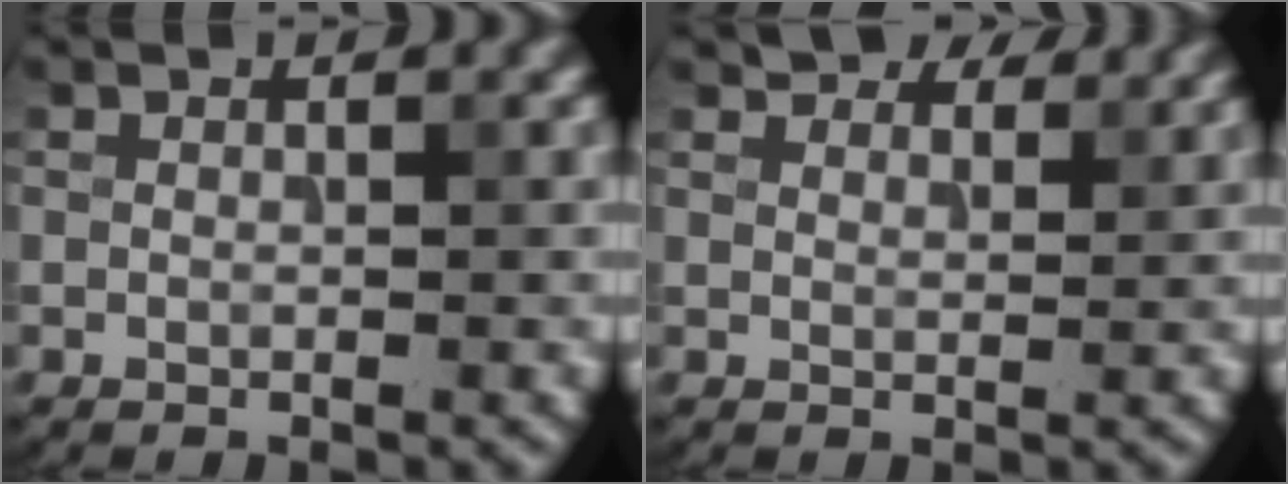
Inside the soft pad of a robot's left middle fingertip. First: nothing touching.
{"total": 4.0, "force": [3.6, 1.3, 1.1], "torque": [-0.026, 0.000, 0.053]}